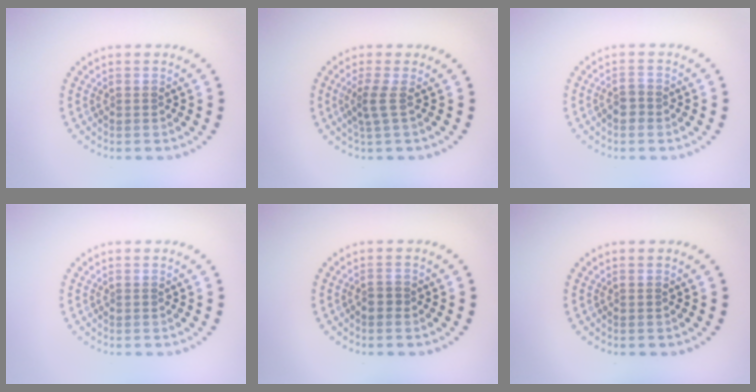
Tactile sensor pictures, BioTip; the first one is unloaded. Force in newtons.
{"total": 1.8, "press": 1.2, "slide": 1.4}
{"total": 1.5, "press": 1.3, "slide": 0.9}
{"total": 0.0}
{"total": 1.1, "press": 0.9, "slide": 0.7}
{"total": 0.0}